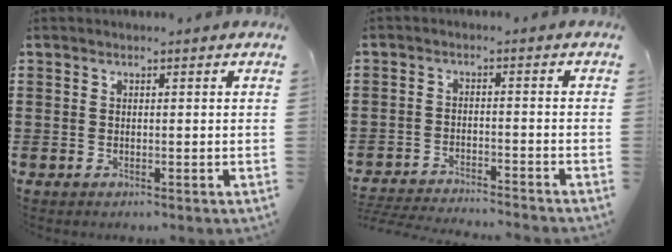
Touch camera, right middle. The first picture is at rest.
{"total": 3.7, "force": [-3.7, -0.2, 0.4], "torque": [-0.018, -0.007, -0.079]}